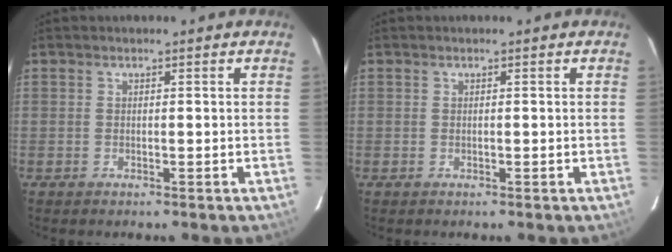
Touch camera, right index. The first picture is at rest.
{"total": 0.0}